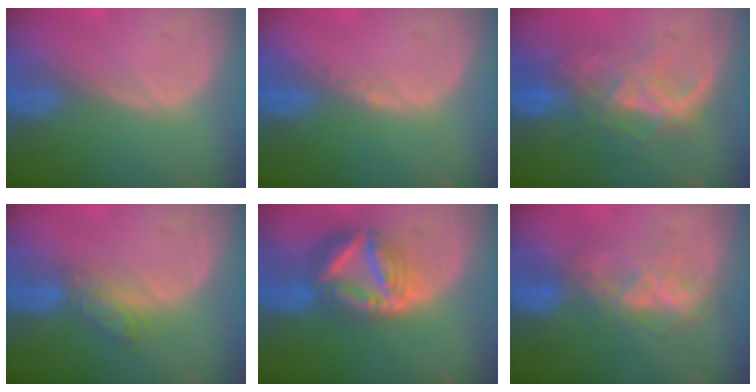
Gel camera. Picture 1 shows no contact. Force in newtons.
{"total": 0.6, "press": 0.5, "slide": 0.4}
{"total": 7.5, "press": 7.3, "slide": 1.6}
{"total": 4.3, "press": 4.1, "slide": 1.5}
{"total": 9.1, "press": 9.1, "slide": 0.8}
{"total": 6.2, "press": 6.2, "slide": 0.8}